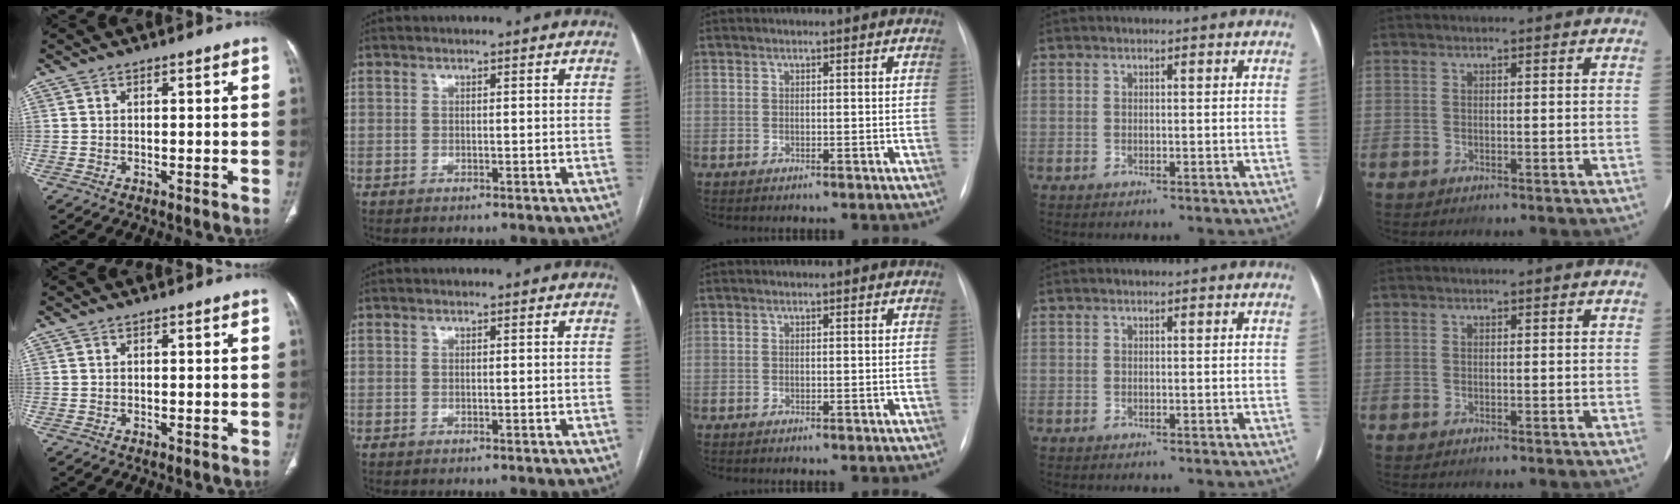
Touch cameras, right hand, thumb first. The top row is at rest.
{}